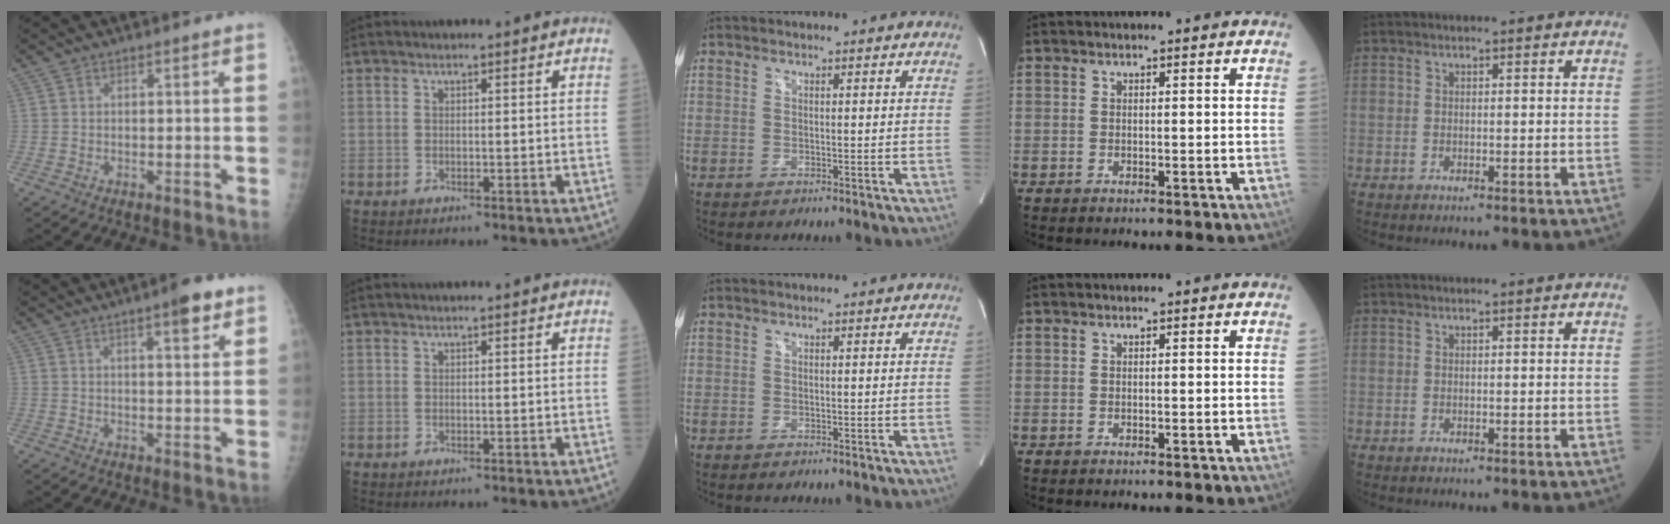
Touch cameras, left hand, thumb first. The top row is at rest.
{"thumb": {"total": 5.8, "force": [3.4, 1.5, 4.4], "torque": [-0.051, -0.014, 0.043]}}